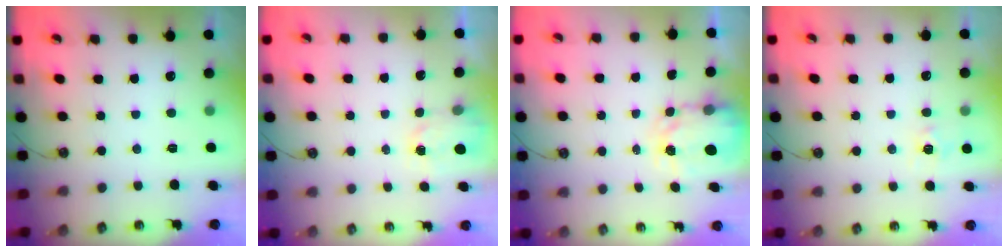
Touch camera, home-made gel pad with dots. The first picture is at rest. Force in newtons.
{"total": 1.5, "press": 1.5, "slide": 0.2}
{"total": 3.9, "press": 3.9, "slide": 0.3}
{"total": 6.0, "press": 5.9, "slide": 0.8}